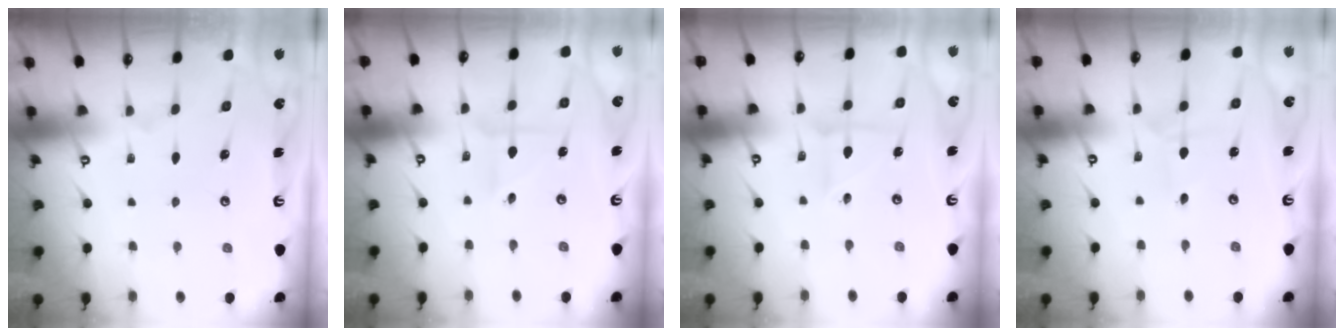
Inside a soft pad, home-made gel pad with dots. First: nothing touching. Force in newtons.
{"total": 2.0, "press": 1.9, "slide": 0.3}
{"total": 2.8, "press": 2.7, "slide": 0.6}
{"total": 1.1, "press": 1.0, "slide": 0.1}